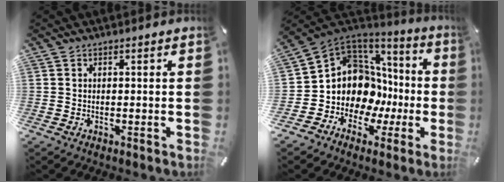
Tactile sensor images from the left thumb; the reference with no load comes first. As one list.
[{"total": 12.7, "force": [0.6, 11.8, 4.7], "torque": [-0.094, -0.049, 0.028]}]